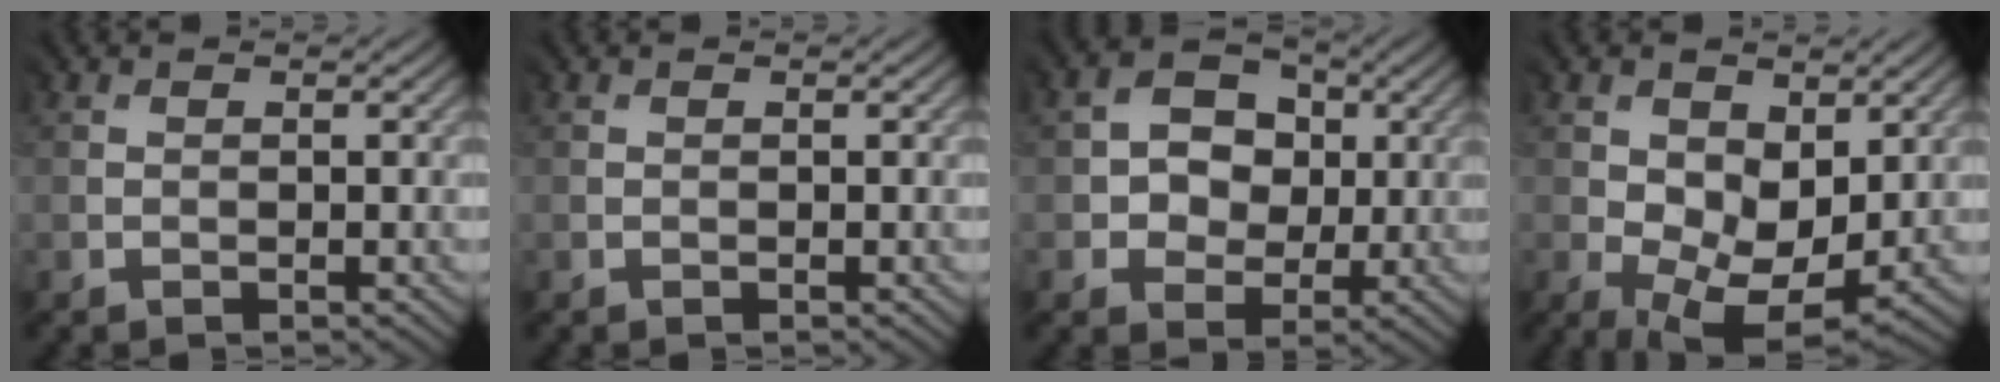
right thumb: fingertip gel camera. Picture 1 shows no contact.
{"total": 0.0}
{"total": 5.6, "force": [0.6, 5.1, 2.2], "torque": [-0.044, 0.003, -0.002]}
{"total": 8.7, "force": [0.6, 6.1, 6.2], "torque": [-0.145, -0.021, 0.022]}